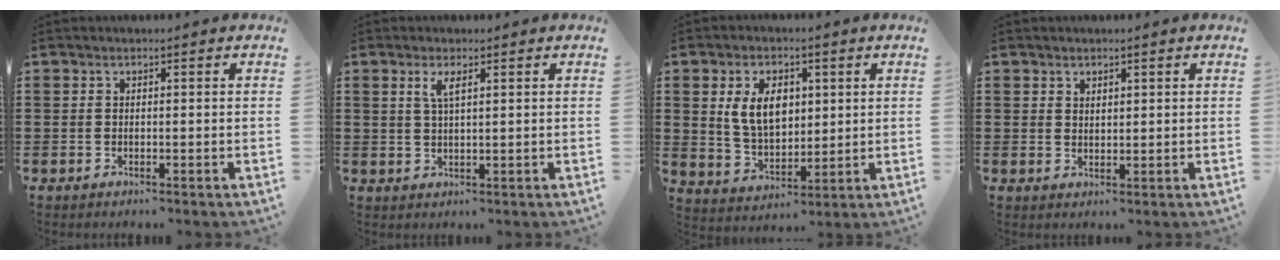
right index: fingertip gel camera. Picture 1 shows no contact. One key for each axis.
{"total": 2.6, "fx": 1.2, "fy": 0.7, "fz": 2.2, "tx": -0.046, "ty": 0.005, "tz": 0.019}
{"total": 7.8, "fx": 1.9, "fy": 4.9, "fz": 5.8, "tx": -0.131, "ty": 0.008, "tz": 0.028}
{"total": 1.6, "fx": 1.4, "fy": 0.7, "fz": 0.1, "tx": -0.004, "ty": 0.002, "tz": 0.027}